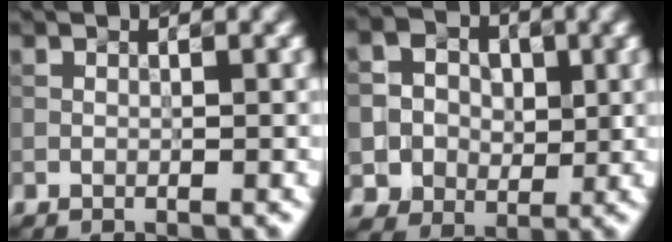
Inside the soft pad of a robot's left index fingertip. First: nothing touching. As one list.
[{"total": 5.1, "force": [0.2, 5.0, 1.0], "torque": [-0.025, 0.015, -0.005]}]